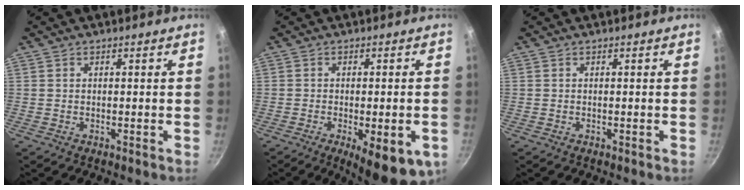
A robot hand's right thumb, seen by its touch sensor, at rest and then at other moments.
{"total": 11.4, "force": [-4.5, 3.7, 9.8], "torque": [-0.112, 0.003, -0.053]}
{"total": 0.0}